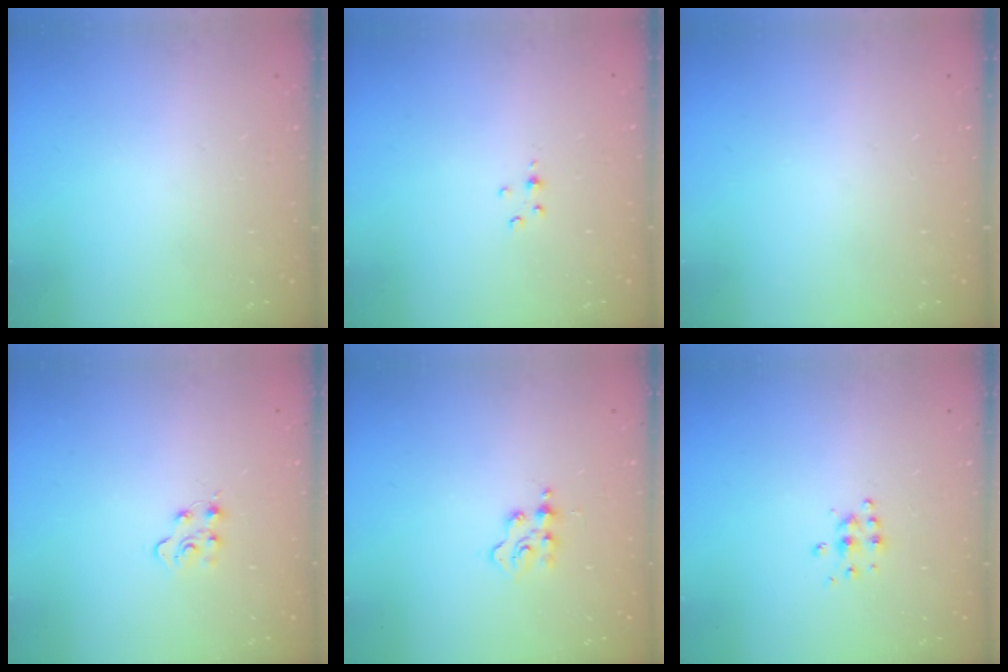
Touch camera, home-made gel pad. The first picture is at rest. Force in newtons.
{"total": 2.0, "press": 2.0, "slide": 0.3}
{"total": 0.0}
{"total": 4.4, "press": 4.4, "slide": 0.6}
{"total": 2.7, "press": 2.7, "slide": 0.3}
{"total": 5.4, "press": 5.4, "slide": 0.6}